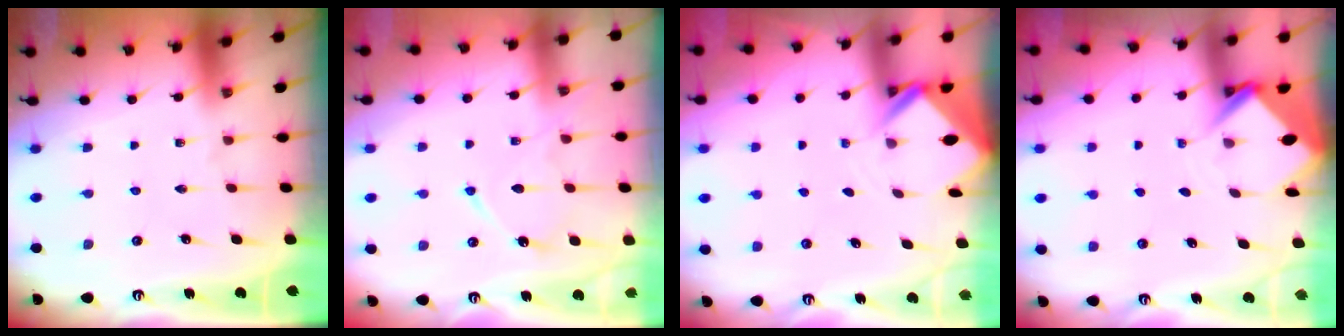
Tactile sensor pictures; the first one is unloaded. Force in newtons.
{"total": 11.0, "press": 11.0, "slide": 1.2}
{"total": 2.6, "press": 2.6, "slide": 0.1}
{"total": 3.8, "press": 3.8, "slide": 0.2}